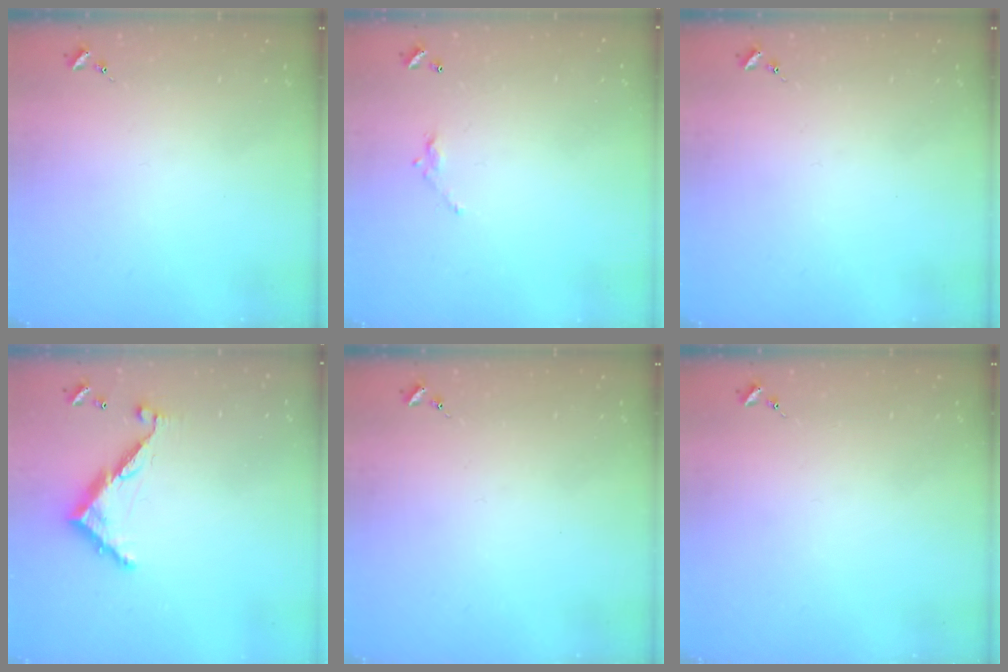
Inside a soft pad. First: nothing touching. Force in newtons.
{"total": 4.8, "press": 4.8, "slide": 0.3}
{"total": 0.0}
{"total": 9.2, "press": 9.2, "slide": 0.6}
{"total": 0.0}
{"total": 0.0}